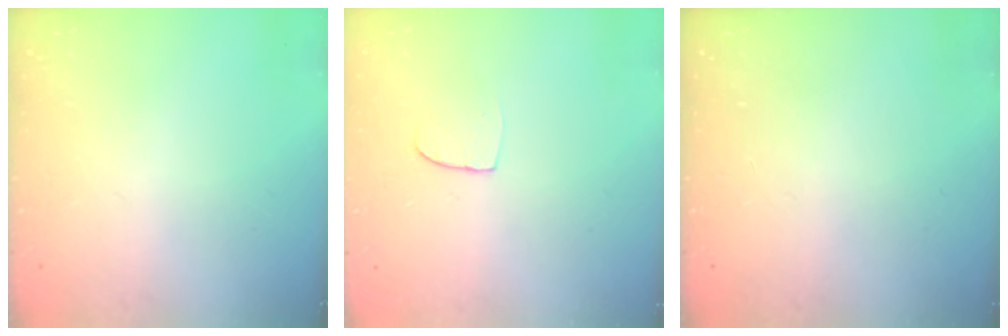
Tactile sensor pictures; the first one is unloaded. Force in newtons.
{"total": 6.0, "press": 6.0, "slide": 0.4}
{"total": 0.0}